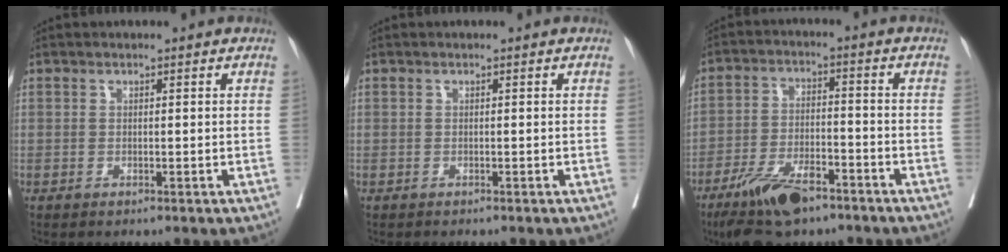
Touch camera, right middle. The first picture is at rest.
{"total": 0.5, "force": [-0.5, 0.1, 0.1], "torque": [-0.007, -0.003, -0.011]}
{"total": 11.0, "force": [-7.7, 3.5, 7.1], "torque": [-0.136, -0.014, -0.138]}